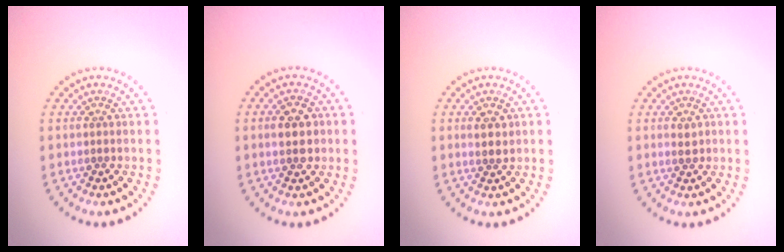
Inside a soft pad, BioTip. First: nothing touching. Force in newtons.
{"total": 2.3, "press": 2.3, "slide": 0.1}
{"total": 1.5, "press": 1.4, "slide": 0.6}
{"total": 0.9, "press": 0.9, "slide": 0.0}